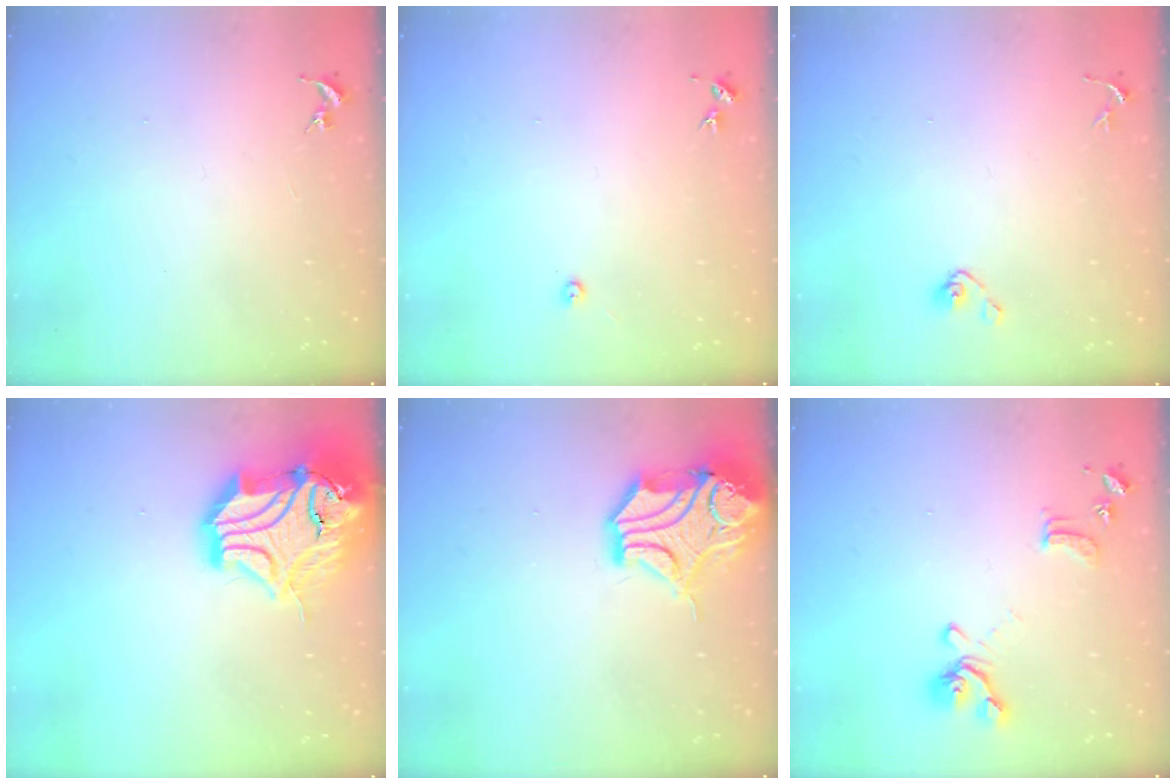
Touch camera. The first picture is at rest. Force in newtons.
{"total": 3.0, "press": 3.0, "slide": 0.4}
{"total": 4.9, "press": 4.6, "slide": 1.8}
{"total": 21.9, "press": 21.7, "slide": 2.9}
{"total": 15.9, "press": 15.8, "slide": 2.3}
{"total": 12.6, "press": 12.5, "slide": 1.4}